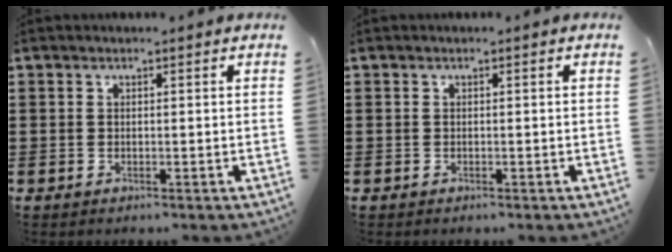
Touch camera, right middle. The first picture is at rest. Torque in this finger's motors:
{"motor_torque": [-0.42, -0.37, -0.01, -0.01]}